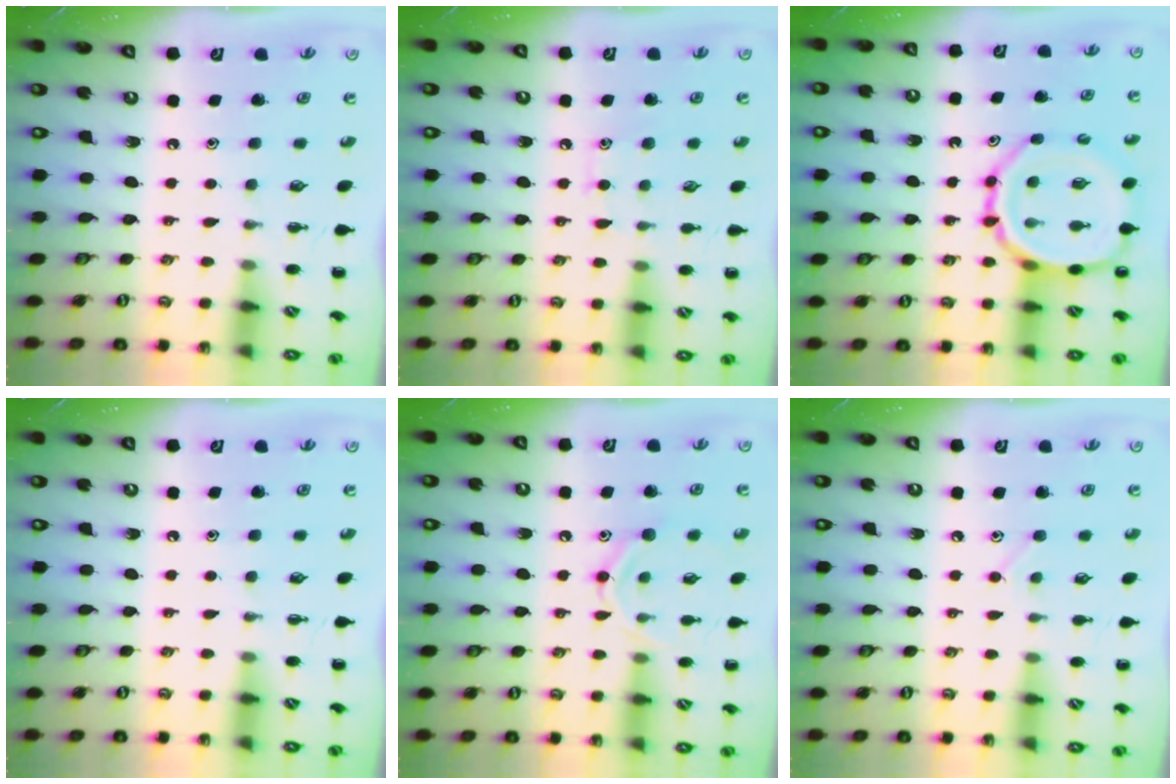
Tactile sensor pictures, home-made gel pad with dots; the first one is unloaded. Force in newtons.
{"total": 6.9, "press": 6.5, "slide": 2.2}
{"total": 13.5, "press": 13.2, "slide": 2.6}
{"total": 0.0}
{"total": 10.1, "press": 10.0, "slide": 1.1}
{"total": 6.1, "press": 5.8, "slide": 1.9}